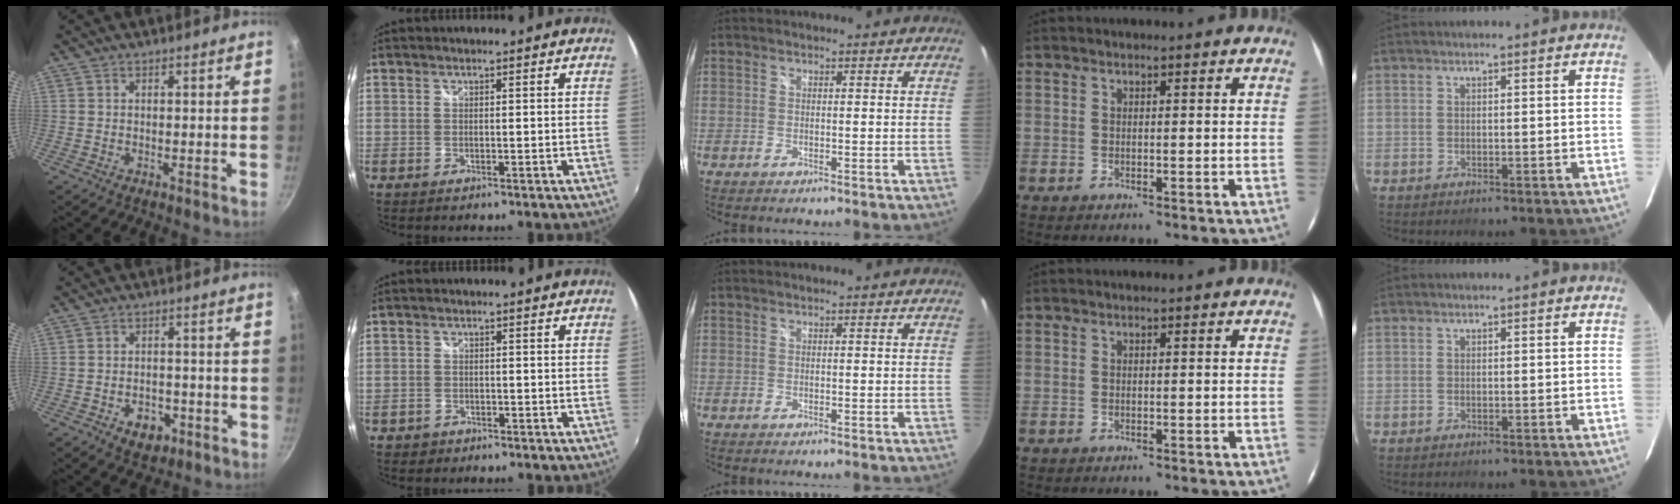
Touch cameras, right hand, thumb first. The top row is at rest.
{"thumb": {"total": 5.7, "force": [-2.5, 3.9, 3.3], "torque": [-0.033, 0.016, -0.030]}, "index": {"total": 2.2, "force": [-1.3, 1.7, 0.4], "torque": [-0.014, 0.000, -0.021]}}